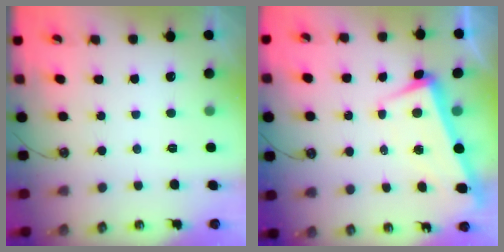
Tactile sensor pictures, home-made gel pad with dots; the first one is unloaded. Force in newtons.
{"total": 2.4, "press": 1.6, "slide": 1.8}